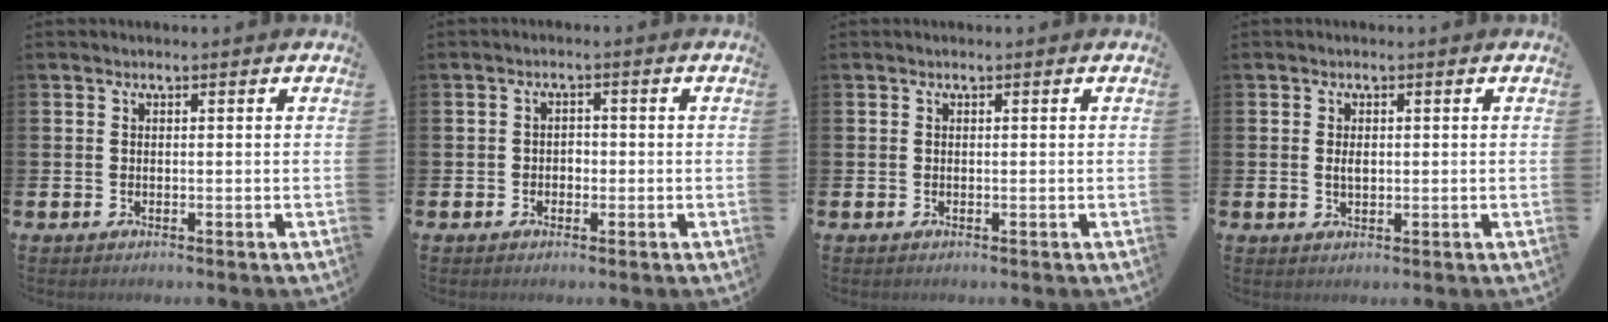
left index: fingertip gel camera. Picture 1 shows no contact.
{"total": 1.6, "force": [-0.7, 1.3, 0.5], "torque": [-0.010, 0.003, -0.017]}
{"total": 0.0}
{"total": 1.3, "force": [0.2, 0.8, 1.1], "torque": [-0.012, 0.001, 0.000]}